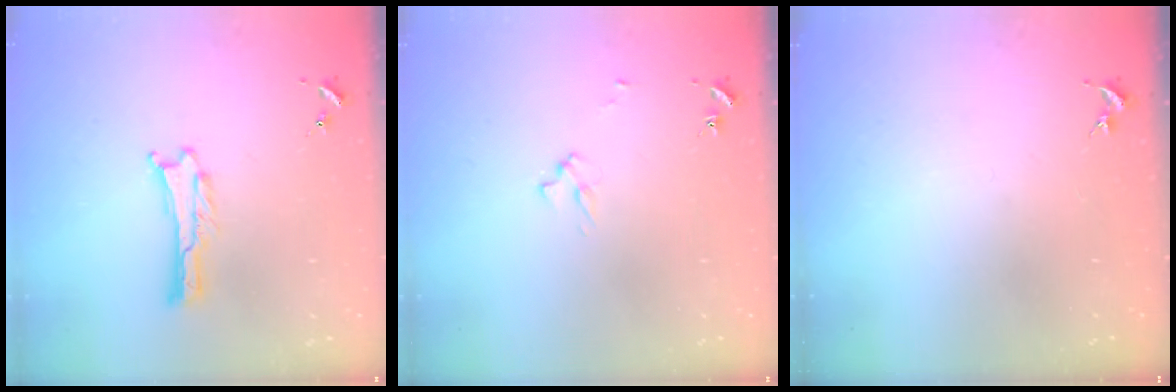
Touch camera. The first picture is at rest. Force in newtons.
{"total": 2.9, "press": 2.9, "slide": 0.4}
{"total": 0.0}